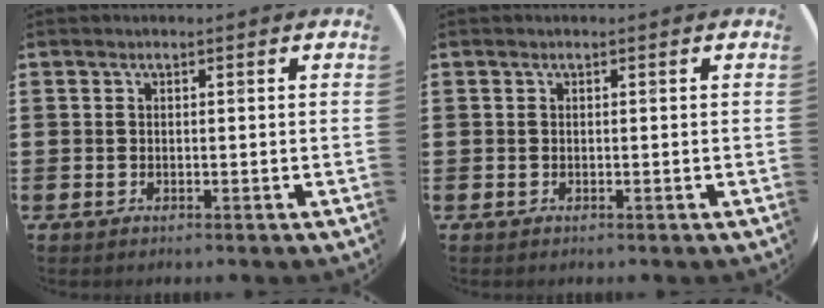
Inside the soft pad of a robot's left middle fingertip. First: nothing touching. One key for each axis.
{"total": 0.0}